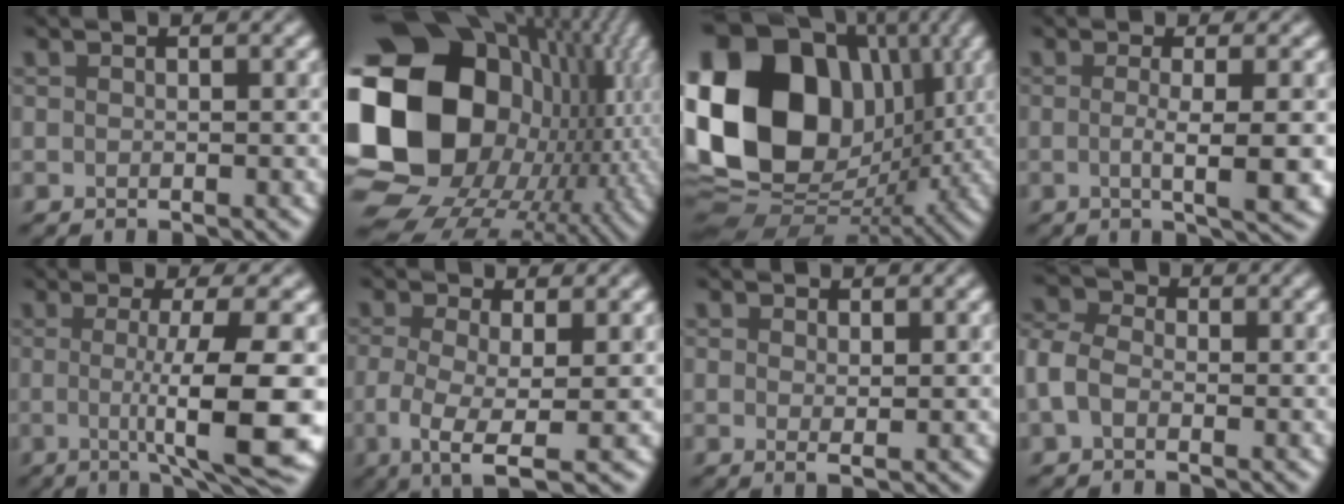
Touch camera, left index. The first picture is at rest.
{"total": 22.9, "force": [-1.7, 18.4, 13.5], "torque": [-0.270, -0.021, -0.053]}
{"total": 19.5, "force": [3.2, 15.3, 11.7], "torque": [-0.241, 0.021, 0.067]}
{"total": 4.5, "force": [-0.6, 1.0, 4.3], "torque": [-0.061, 0.001, -0.007]}
{"total": 10.1, "force": [-1.3, 2.0, 9.8], "torque": [-0.126, -0.011, -0.015]}
{"total": 5.2, "force": [-2.0, 1.8, 4.5], "torque": [-0.091, -0.010, -0.032]}
{"total": 1.0, "force": [0.3, 0.4, 0.8], "torque": [-0.015, 0.004, 0.009]}
{"total": 3.1, "force": [-0.5, 2.3, 2.0], "torque": [-0.051, 0.020, -0.024]}